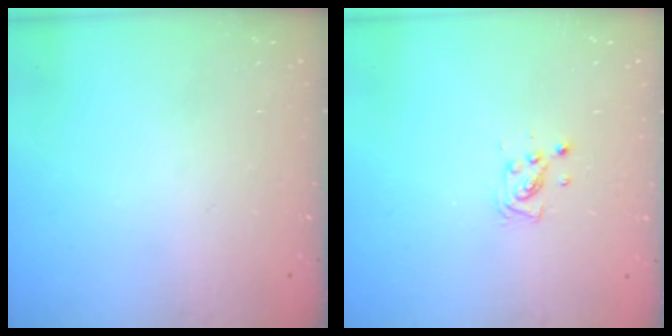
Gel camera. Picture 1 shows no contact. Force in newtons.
{"total": 4.6, "press": 4.4, "slide": 1.4}